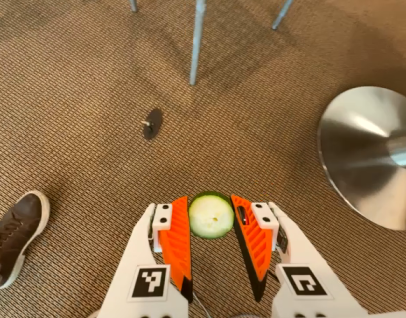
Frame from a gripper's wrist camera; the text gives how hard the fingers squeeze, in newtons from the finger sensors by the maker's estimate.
{"total": 7.0, "left": 7.0, "right": 7.1}